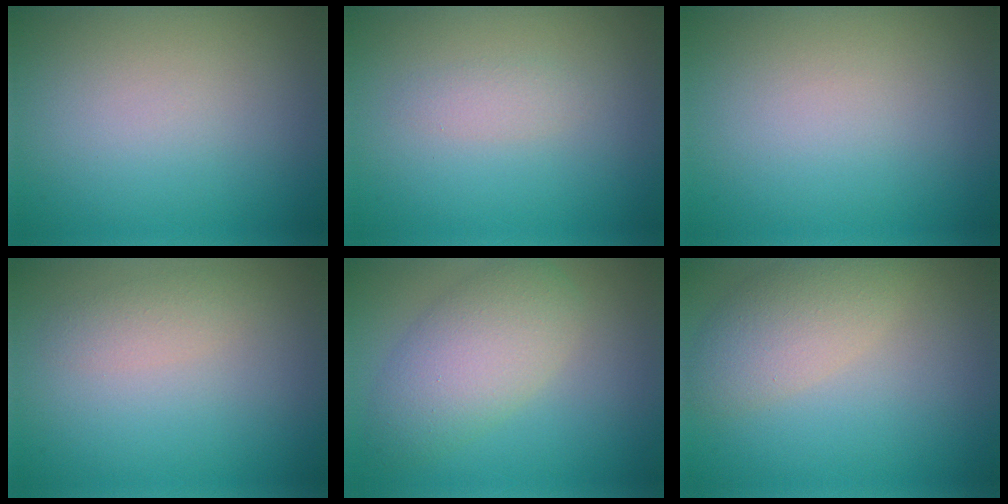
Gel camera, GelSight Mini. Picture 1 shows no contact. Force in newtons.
{"total": 1.1, "press": 1.1, "slide": 0.1}
{"total": 0.0}
{"total": 1.4, "press": 1.4, "slide": 0.1}
{"total": 5.1, "press": 5.1, "slide": 0.2}
{"total": 3.9, "press": 3.9, "slide": 0.1}